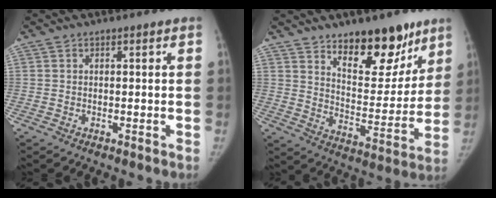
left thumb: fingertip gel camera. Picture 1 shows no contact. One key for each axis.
{"total": 16.5, "fx": 11.1, "fy": 7.8, "fz": 9.3, "tx": -0.070, "ty": -0.079, "tz": 0.176}